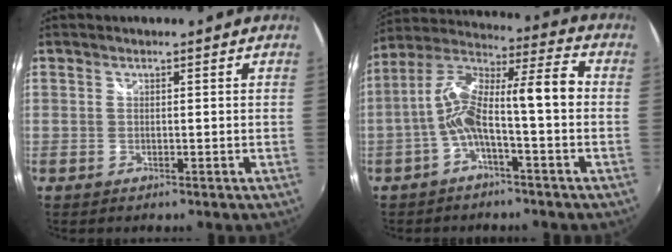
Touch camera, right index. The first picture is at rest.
{"total": 12.6, "force": [-2.2, 2.3, 12.2], "torque": [-0.229, 0.019, -0.041]}